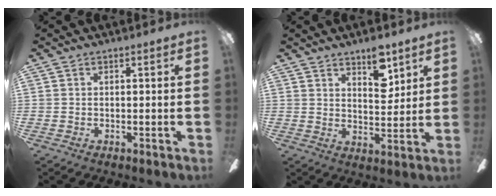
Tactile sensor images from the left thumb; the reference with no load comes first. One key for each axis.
{"total": 8.2, "fx": 5.7, "fy": 3.3, "fz": 4.8, "tx": -0.061, "ty": -0.028, "tz": 0.094}